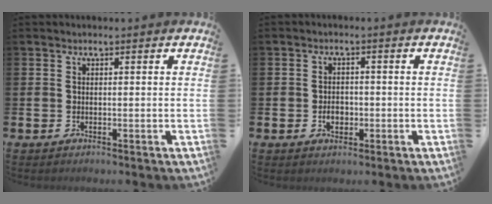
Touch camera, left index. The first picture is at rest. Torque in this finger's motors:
{"motor_torque": [0.47, 0.17, 0.08, 0.08]}